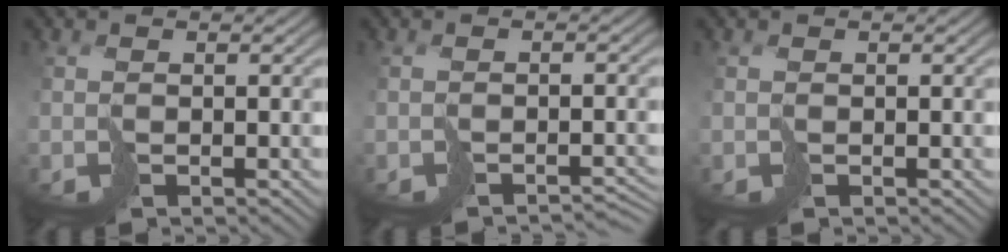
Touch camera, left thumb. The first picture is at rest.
{"total": 2.2, "force": [-1.9, 0.3, 1.0], "torque": [-0.014, -0.002, -0.031]}
{"total": 0.0}